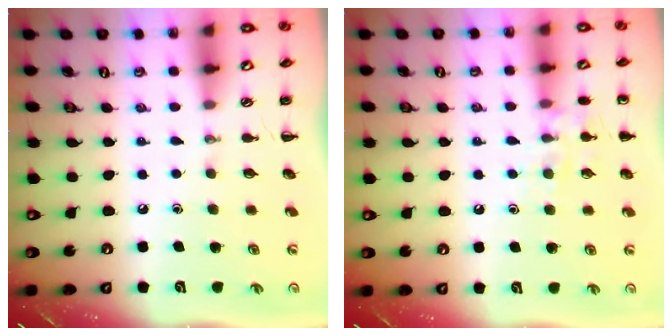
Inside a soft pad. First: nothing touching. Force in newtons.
{"total": 8.6, "press": 8.5, "slide": 1.0}